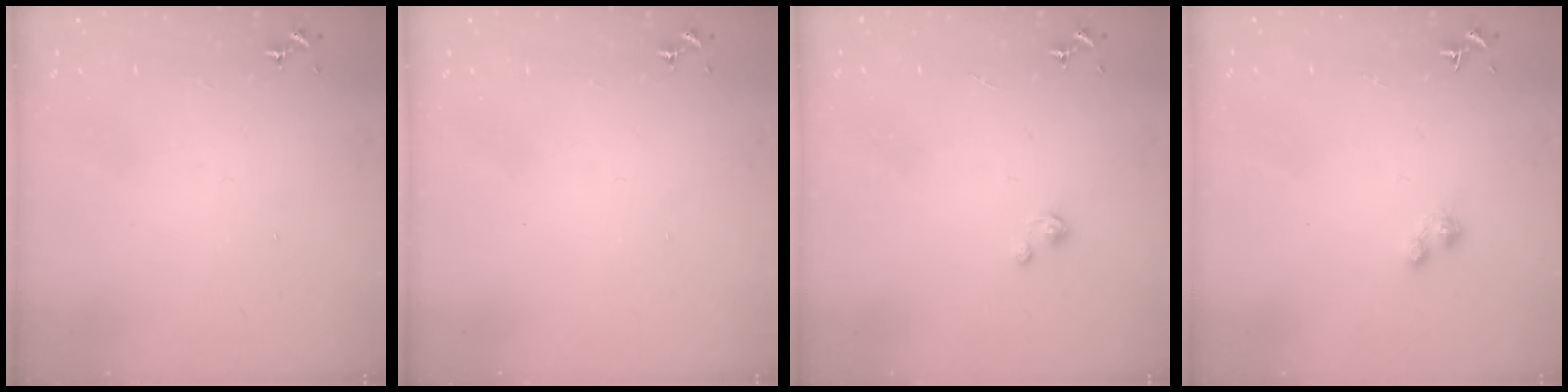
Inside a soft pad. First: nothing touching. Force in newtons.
{"total": 0.0}
{"total": 1.5, "press": 1.5, "slide": 0.2}
{"total": 2.1, "press": 2.1, "slide": 0.4}